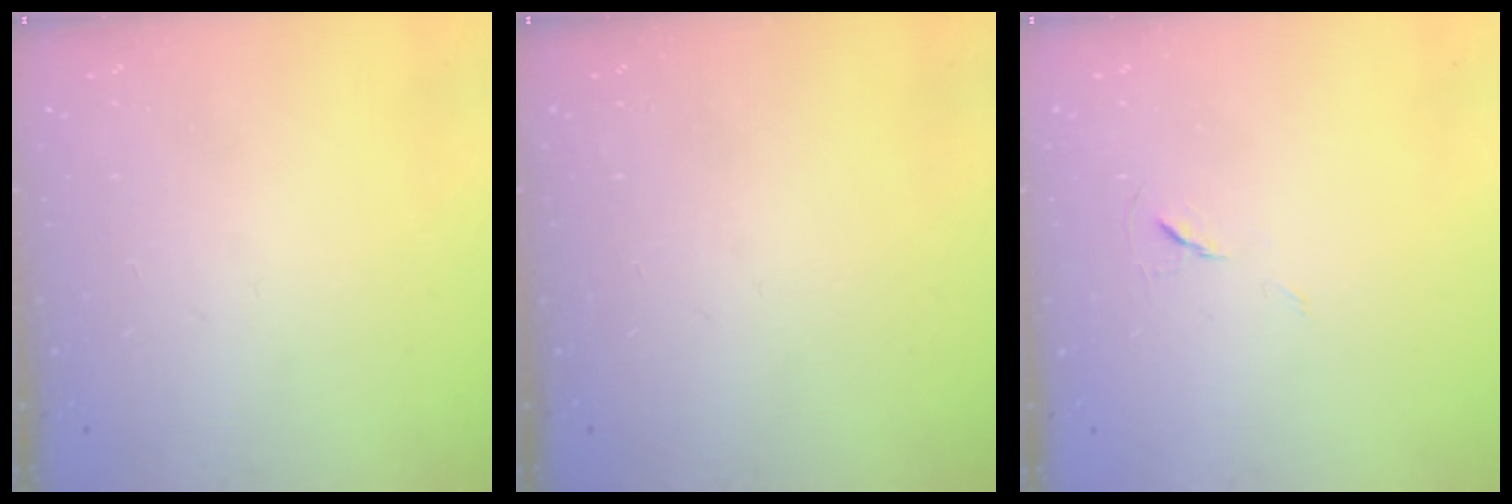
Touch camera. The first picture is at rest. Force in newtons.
{"total": 0.0}
{"total": 6.0, "press": 5.5, "slide": 2.3}